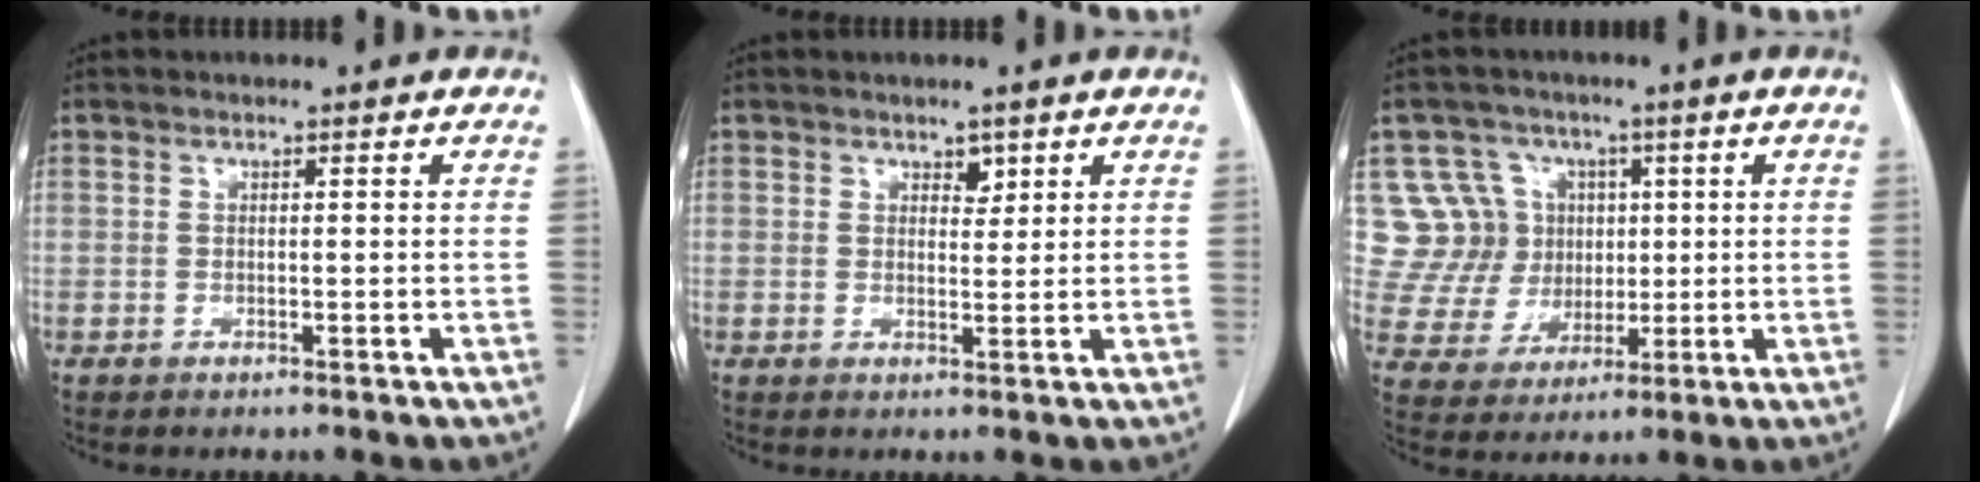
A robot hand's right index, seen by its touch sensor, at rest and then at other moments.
{"total": 1.8, "force": [1.2, 1.0, 0.9], "torque": [-0.010, -0.003, 0.019]}
{"total": 11.5, "force": [3.3, 10.8, 2.0], "torque": [-0.051, 0.044, 0.073]}